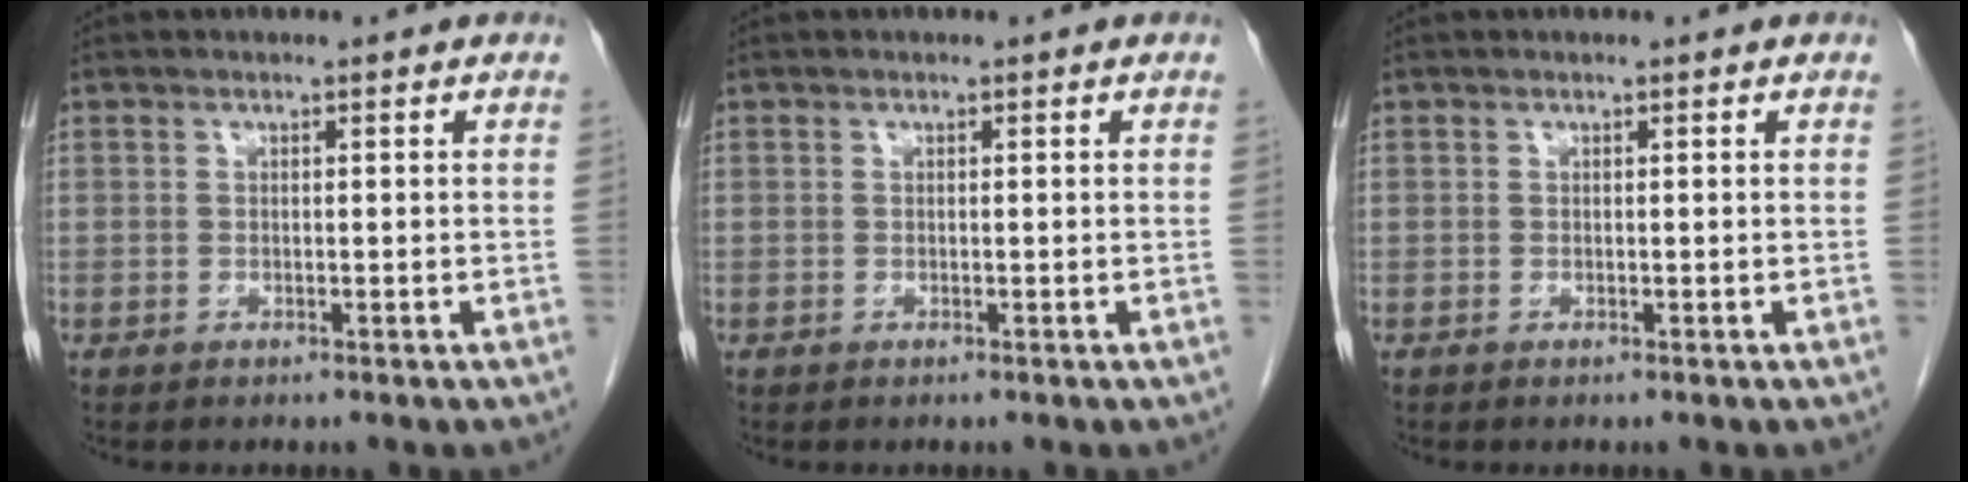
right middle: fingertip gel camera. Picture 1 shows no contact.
{"total": 0.0}
{"total": 0.0}